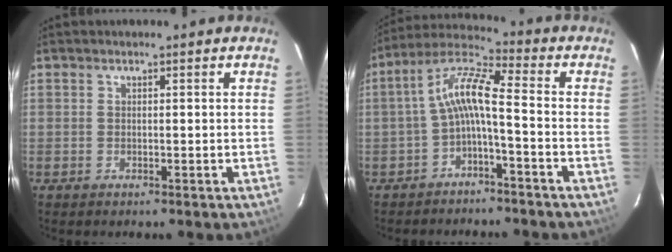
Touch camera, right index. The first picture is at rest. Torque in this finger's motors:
{"motor_torque": [0.99, -0.47, 0.61, 0.18]}